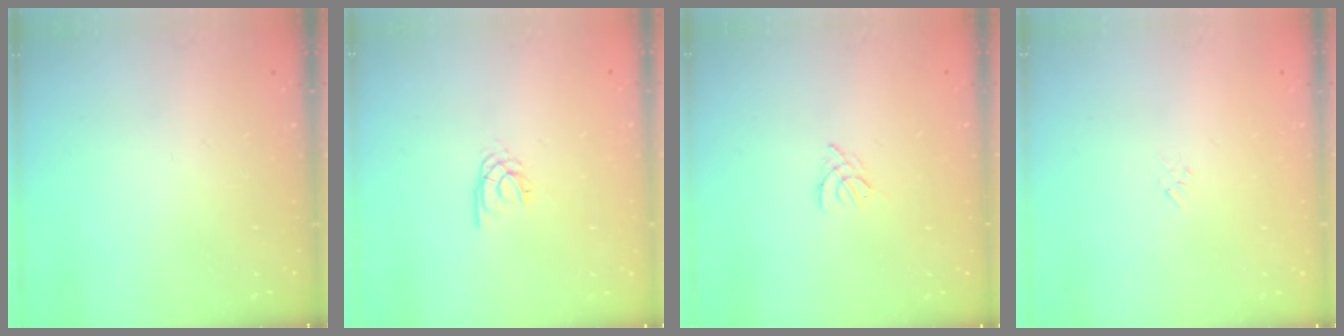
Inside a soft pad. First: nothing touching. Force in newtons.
{"total": 2.2, "press": 2.2, "slide": 0.4}
{"total": 2.5, "press": 2.4, "slide": 0.6}
{"total": 2.3, "press": 2.2, "slide": 0.6}